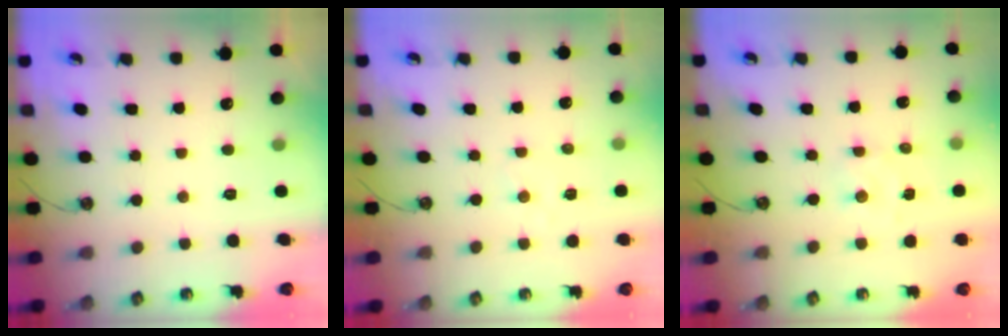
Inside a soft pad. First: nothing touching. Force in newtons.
{"total": 1.4, "press": 1.4, "slide": 0.2}
{"total": 3.1, "press": 3.1, "slide": 0.5}